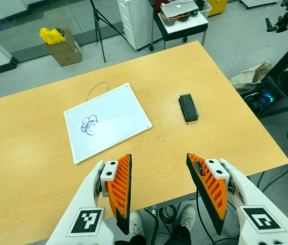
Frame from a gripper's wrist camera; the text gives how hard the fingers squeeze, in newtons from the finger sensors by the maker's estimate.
{"total": 0.0}